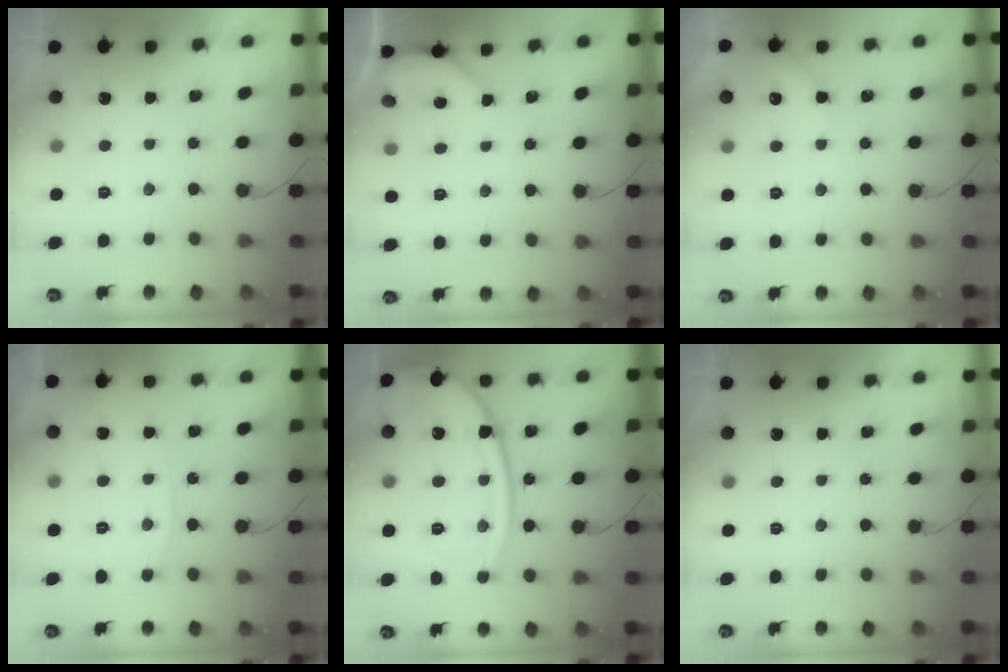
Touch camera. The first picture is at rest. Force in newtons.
{"total": 2.5, "press": 2.4, "slide": 0.3}
{"total": 2.4, "press": 2.4, "slide": 0.4}
{"total": 4.6, "press": 4.6, "slide": 0.5}
{"total": 18.0, "press": 17.9, "slide": 1.7}
{"total": 0.0}